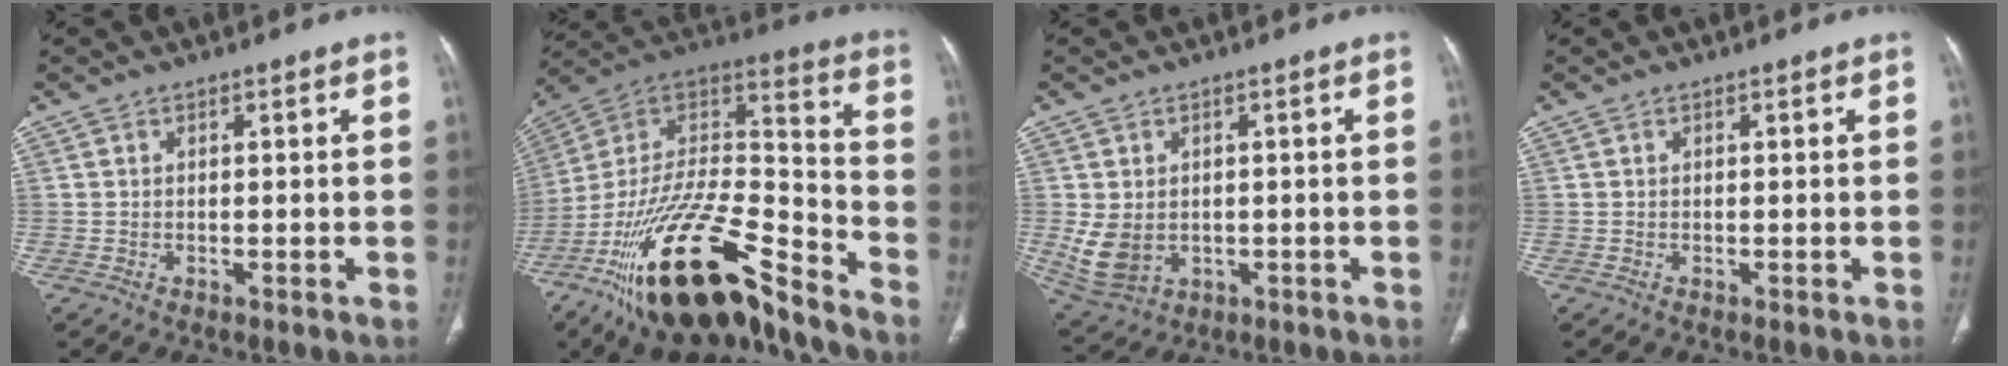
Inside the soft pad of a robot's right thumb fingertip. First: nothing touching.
{"total": 28.8, "force": [-19.6, 9.7, 18.8], "torque": [-0.336, 0.066, -0.340]}
{"total": 7.3, "force": [-0.3, 5.7, 4.5], "torque": [-0.087, -0.006, 0.017]}
{"total": 0.0}